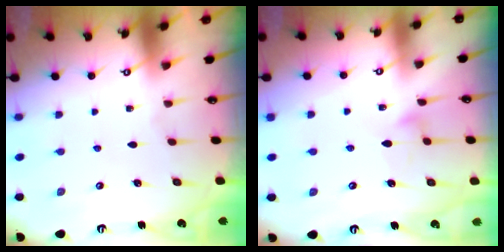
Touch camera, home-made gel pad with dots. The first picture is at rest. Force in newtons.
{"total": 6.1, "press": 6.1, "slide": 0.4}